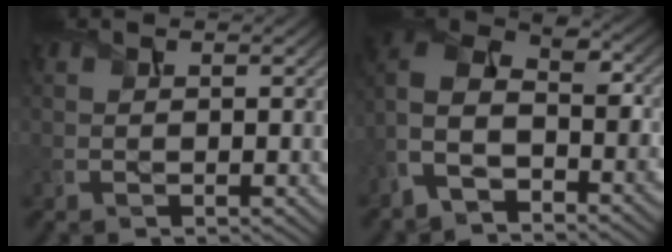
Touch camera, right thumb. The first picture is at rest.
{"total": 9.9, "force": [-6.0, 5.4, 5.7], "torque": [-0.131, -0.013, -0.124]}